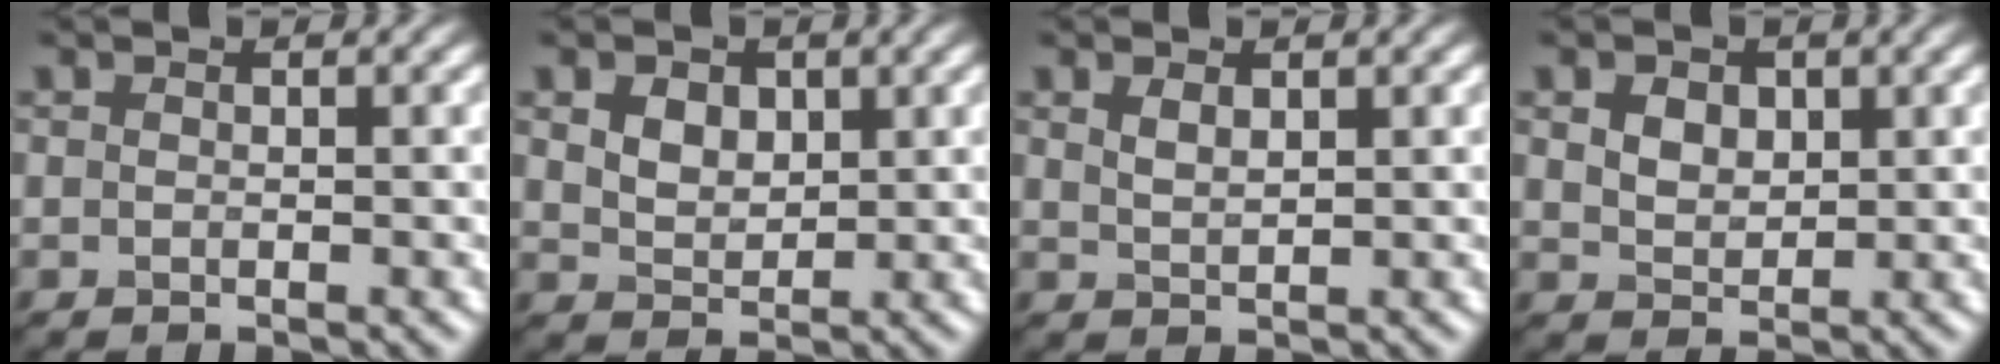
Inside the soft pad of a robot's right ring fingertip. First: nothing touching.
{"total": 3.3, "force": [1.4, 2.3, 1.9], "torque": [-0.038, 0.008, 0.016]}
{"total": 1.4, "force": [0.8, 0.6, 0.9], "torque": [-0.021, -0.001, 0.020]}
{"total": 3.1, "force": [1.3, 2.2, 1.8], "torque": [-0.033, 0.009, 0.013]}